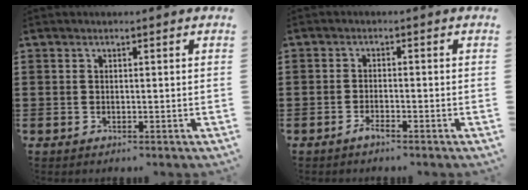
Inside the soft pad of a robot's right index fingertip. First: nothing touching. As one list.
[{"total": 1.6, "force": [-1.3, 0.2, 1.0], "torque": [-0.025, -0.007, -0.025]}]